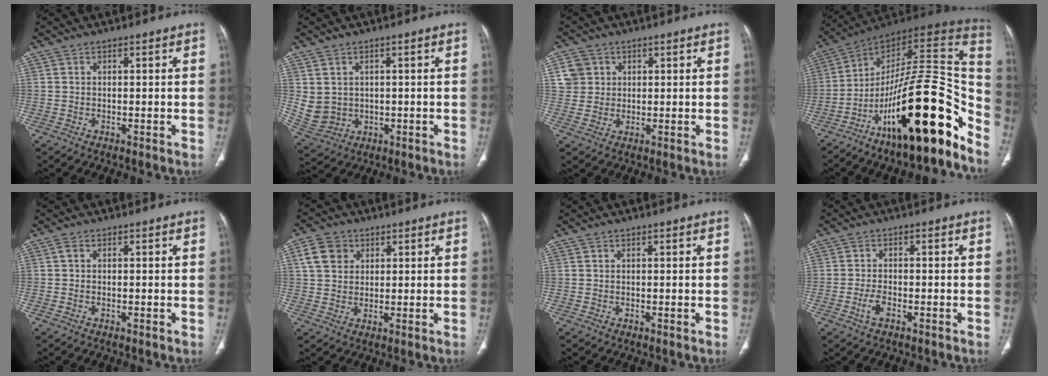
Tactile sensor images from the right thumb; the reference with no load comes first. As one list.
[{"total": 5.8, "force": [0.9, 5.0, 2.8], "torque": [-0.047, -0.007, 0.040]}, {"total": 4.7, "force": [1.6, 4.4, 0.8], "torque": [0.005, 0.000, 0.030]}, {"total": 30.6, "force": [-15.0, 9.0, 25.1], "torque": [-0.307, 0.090, -0.233]}, {"total": 0.6, "force": [-0.1, 0.3, 0.5], "torque": [-0.016, 0.000, -0.004]}, {"total": 6.0, "force": [2.2, 4.9, 2.7], "torque": [-0.030, 0.001, 0.039]}, {"total": 0.0}, {"total": 2.9, "force": [-1.5, 1.2, 2.2], "torque": [-0.050, 0.010, -0.027]}]